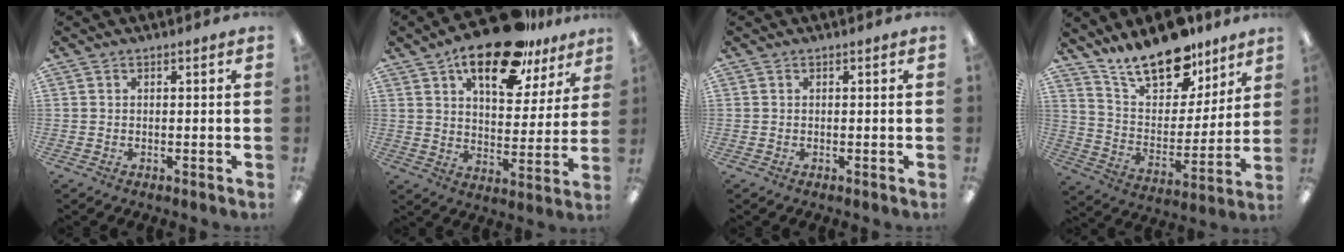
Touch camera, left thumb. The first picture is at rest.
{"total": 18.7, "force": [12.9, 7.6, 11.2], "torque": [-0.171, -0.066, 0.214]}
{"total": 0.0}
{"total": 17.9, "force": [14.1, 7.9, 7.9], "torque": [-0.139, -0.092, 0.249]}